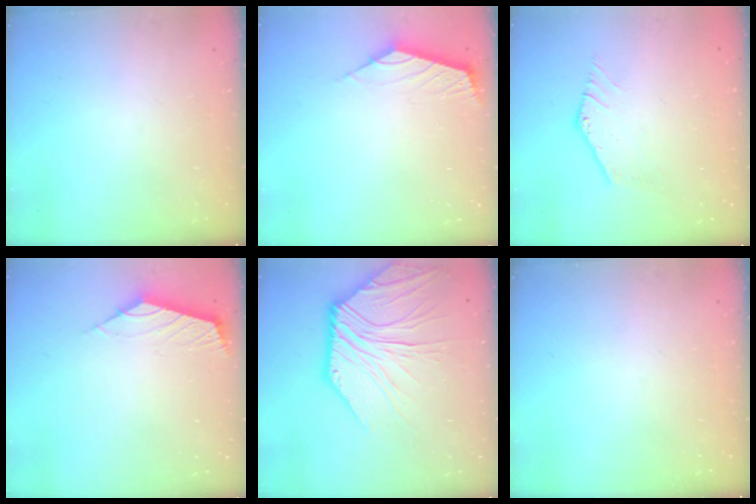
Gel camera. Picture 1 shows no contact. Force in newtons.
{"total": 2.5, "press": 2.4, "slide": 0.6}
{"total": 0.6, "press": 0.6, "slide": 0.3}
{"total": 2.6, "press": 2.5, "slide": 0.6}
{"total": 11.0, "press": 10.9, "slide": 1.5}
{"total": 0.0}